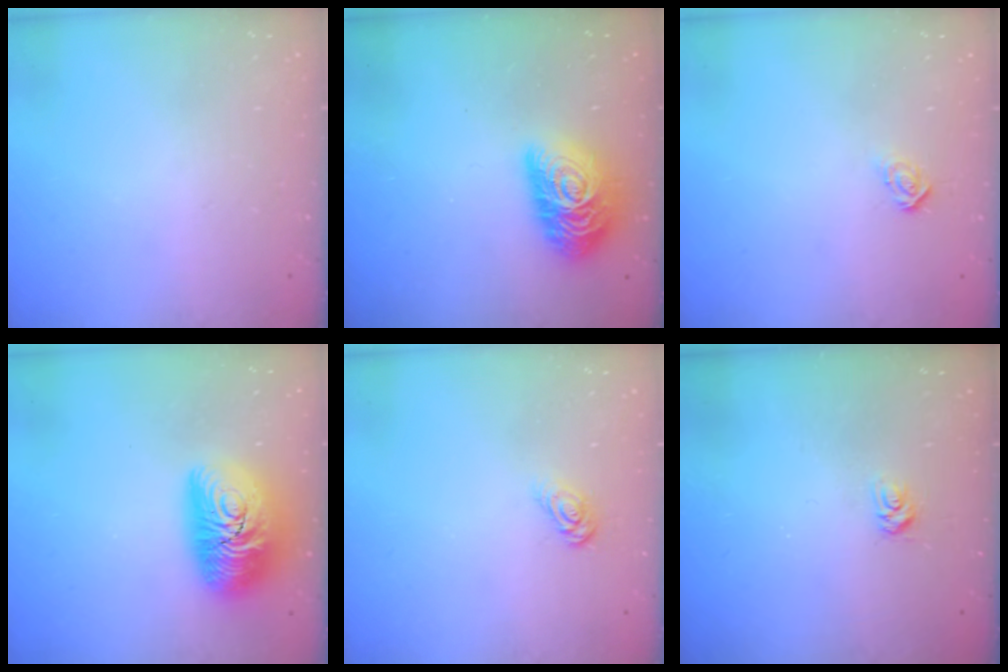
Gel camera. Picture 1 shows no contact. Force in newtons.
{"total": 15.8, "press": 15.7, "slide": 0.9}
{"total": 4.3, "press": 4.3, "slide": 0.1}
{"total": 16.1, "press": 16.1, "slide": 0.9}
{"total": 5.0, "press": 5.0, "slide": 0.5}
{"total": 4.3, "press": 4.2, "slide": 0.5}